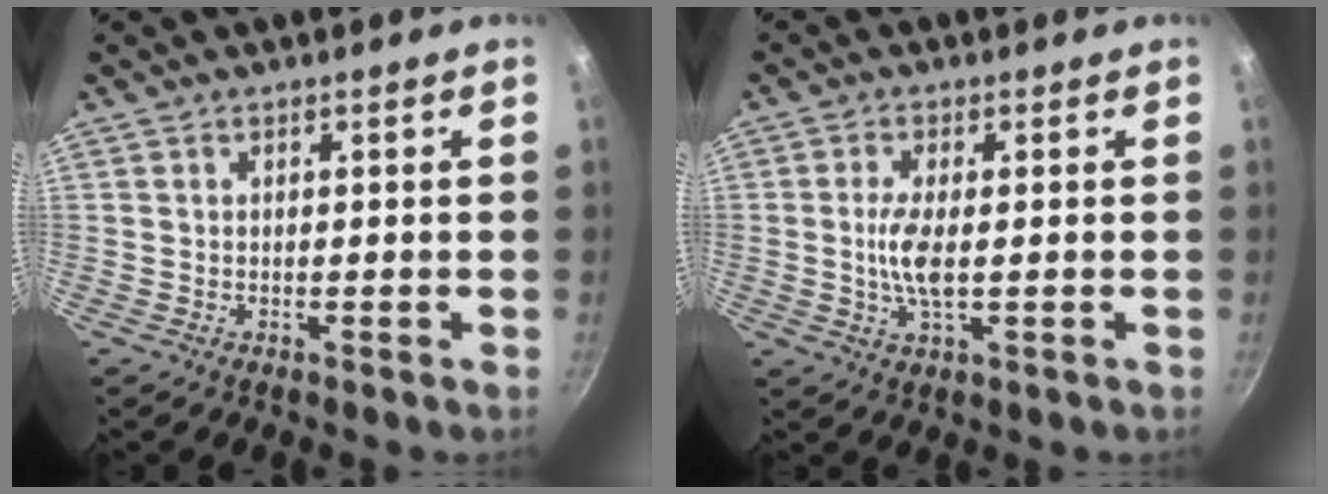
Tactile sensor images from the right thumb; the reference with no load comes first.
{"total": 5.7, "force": [-0.2, 2.0, 5.3], "torque": [-0.118, -0.002, -0.006]}